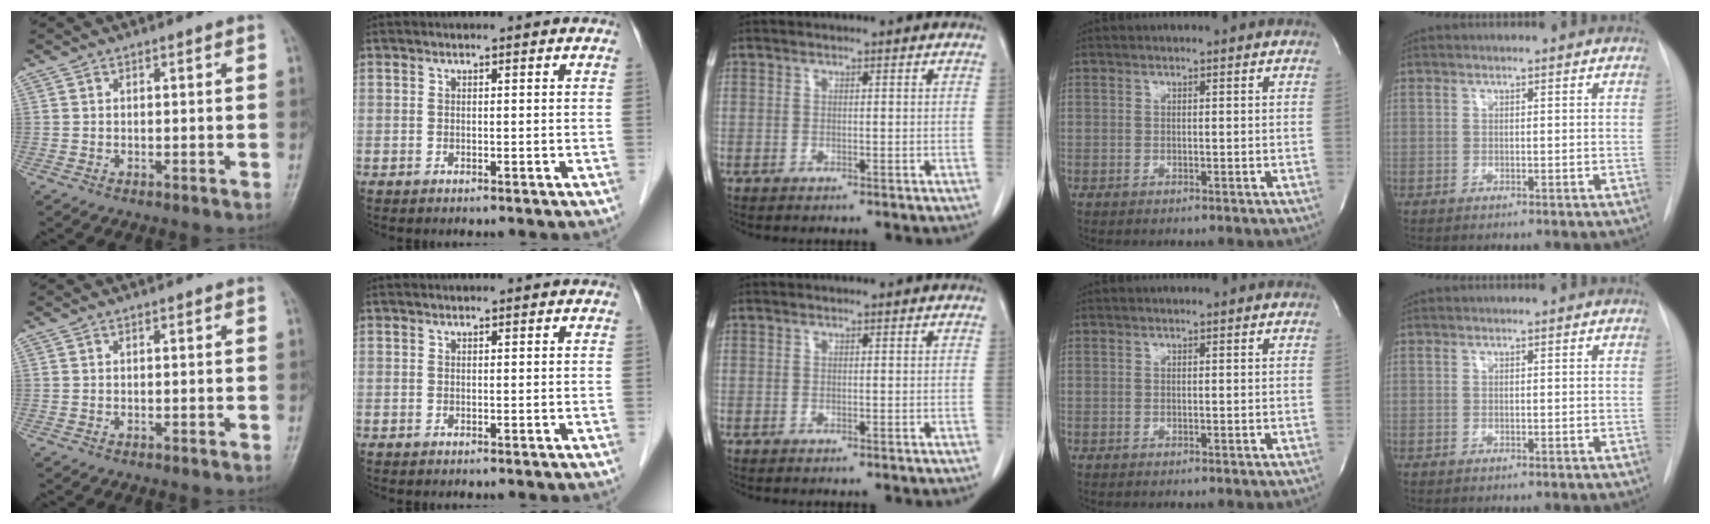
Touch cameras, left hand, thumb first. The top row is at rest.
{}